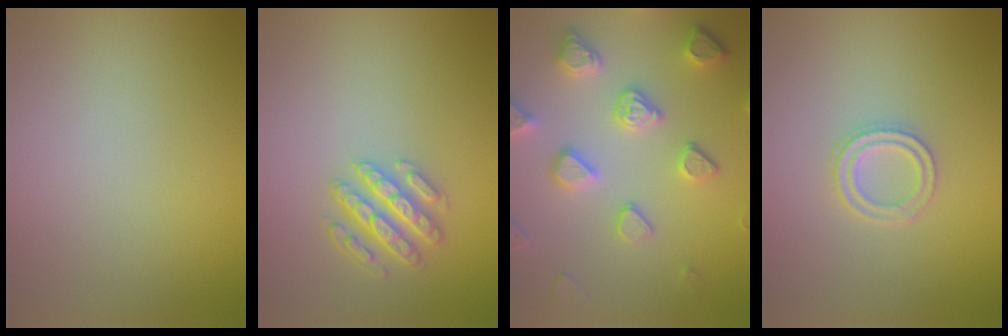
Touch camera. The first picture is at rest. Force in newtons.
{"total": 3.4, "press": 3.2, "slide": 1.2}
{"total": 4.9, "press": 4.4, "slide": 2.3}
{"total": 2.2, "press": 2.2, "slide": 0.5}